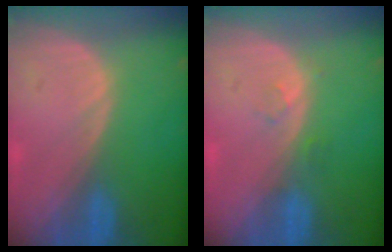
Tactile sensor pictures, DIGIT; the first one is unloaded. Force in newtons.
{"total": 1.4, "press": 1.4, "slide": 0.1}